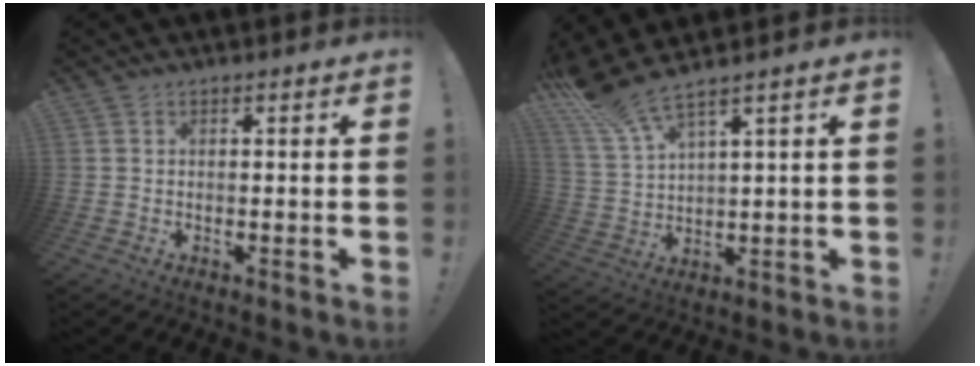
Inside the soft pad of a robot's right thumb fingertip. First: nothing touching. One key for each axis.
{"total": 7.7, "fx": 6.2, "fy": 1.1, "fz": 4.5, "tx": -0.095, "ty": -0.039, "tz": 0.115}